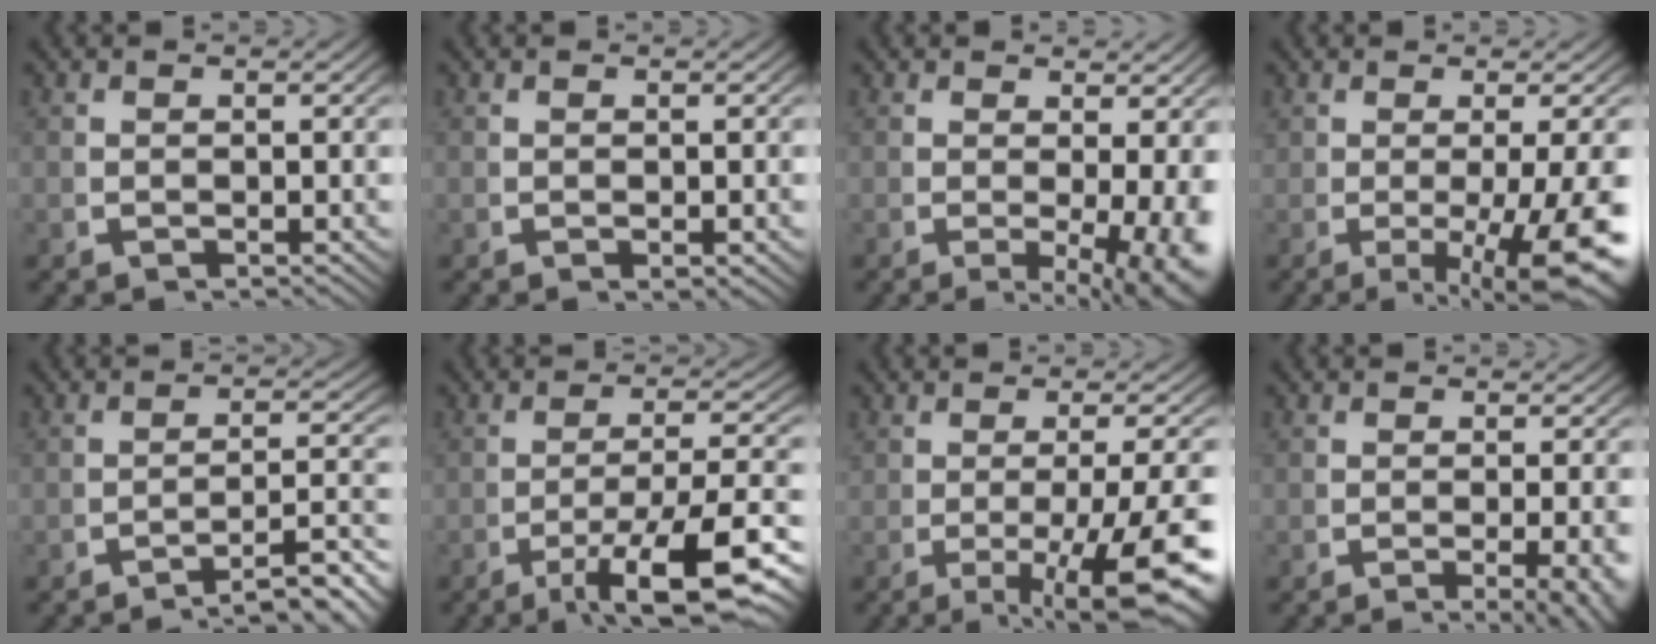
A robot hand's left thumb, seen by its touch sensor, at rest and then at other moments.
{"total": 0.7, "force": [0.1, 0.3, 0.6], "torque": [-0.011, -0.001, 0.003]}
{"total": 5.9, "force": [-1.2, 2.4, 5.2], "torque": [-0.069, -0.028, -0.011]}
{"total": 7.9, "force": [-2.0, 2.9, 7.1], "torque": [-0.115, -0.027, -0.014]}
{"total": 6.0, "force": [-4.1, 1.7, 4.1], "torque": [-0.055, -0.012, -0.057]}
{"total": 9.1, "force": [-3.8, 3.7, 7.3], "torque": [-0.119, -0.029, -0.039]}
{"total": 9.1, "force": [-2.8, 3.8, 7.8], "torque": [-0.128, -0.029, -0.024]}
{"total": 4.6, "force": [-2.0, 1.3, 3.9], "torque": [-0.056, -0.013, -0.024]}